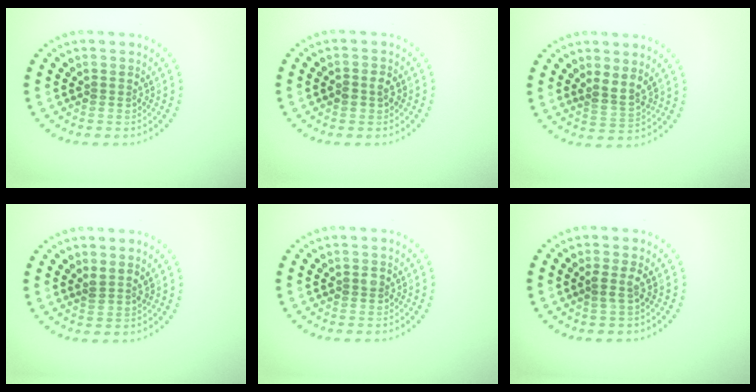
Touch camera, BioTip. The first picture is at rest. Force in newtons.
{"total": 1.5, "press": 1.5, "slide": 0.1}
{"total": 2.2, "press": 1.9, "slide": 1.2}
{"total": 1.2, "press": 1.0, "slide": 0.7}
{"total": 0.7, "press": 0.7, "slide": 0.0}
{"total": 1.2, "press": 0.9, "slide": 0.8}